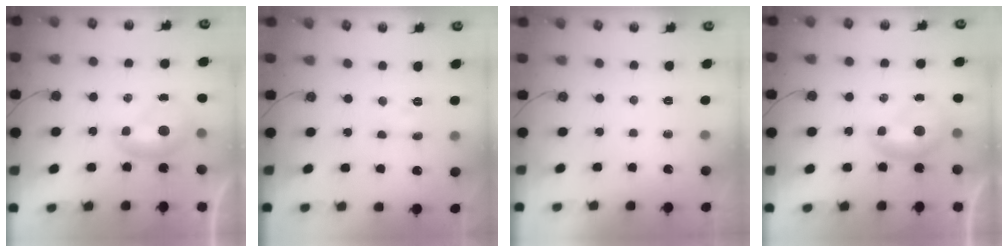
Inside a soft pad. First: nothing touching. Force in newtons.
{"total": 2.0, "press": 2.0, "slide": 0.4}
{"total": 0.0}
{"total": 0.0}